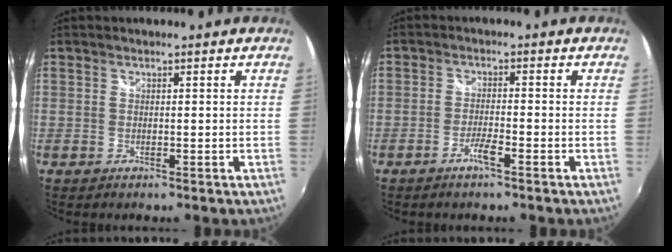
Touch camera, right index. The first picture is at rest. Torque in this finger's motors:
{"motor_torque": [0.13, 0.13, 0.04, 0.02]}